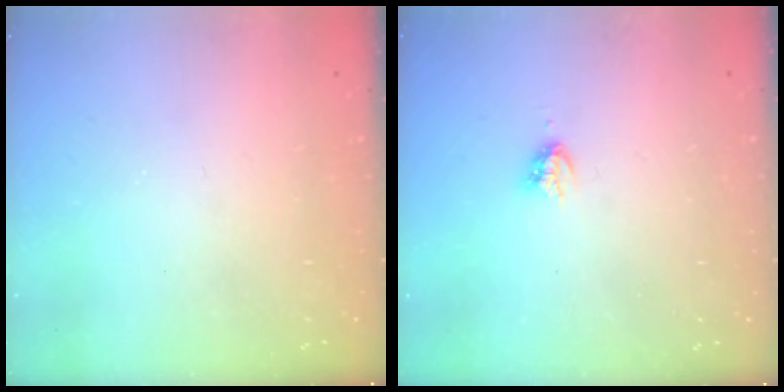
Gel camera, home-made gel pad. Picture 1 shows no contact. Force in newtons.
{"total": 4.0, "press": 4.0, "slide": 0.4}